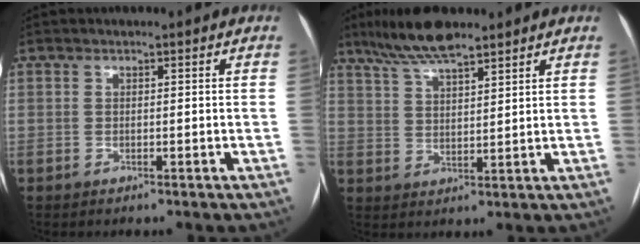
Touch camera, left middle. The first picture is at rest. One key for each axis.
{"total": 8.4, "fx": 6.8, "fy": 1.3, "fz": 4.8, "tx": -0.099, "ty": 0.015, "tz": 0.127}